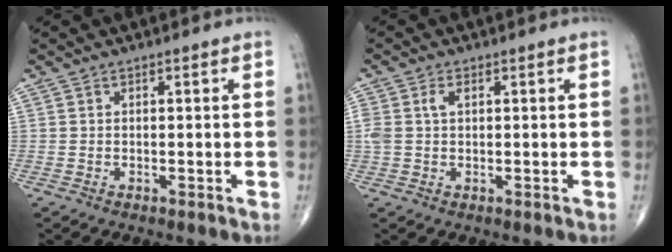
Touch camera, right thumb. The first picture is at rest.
{"total": 3.5, "force": [1.0, 2.1, 2.6], "torque": [-0.070, 0.014, 0.023]}